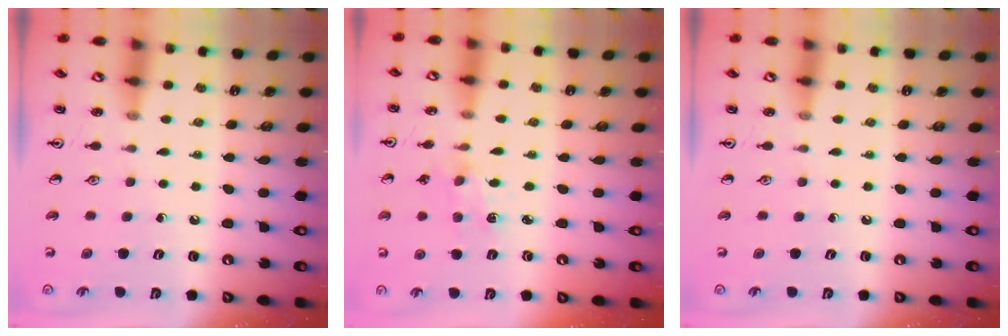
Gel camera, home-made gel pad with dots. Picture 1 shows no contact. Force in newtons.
{"total": 2.7, "press": 2.7, "slide": 0.4}
{"total": 0.0}